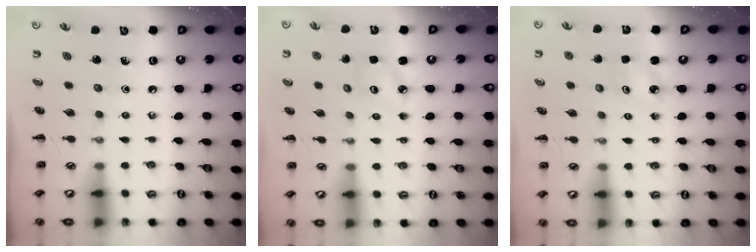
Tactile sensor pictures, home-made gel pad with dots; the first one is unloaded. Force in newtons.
{"total": 2.9, "press": 2.8, "slide": 0.5}
{"total": 2.5, "press": 2.5, "slide": 0.5}